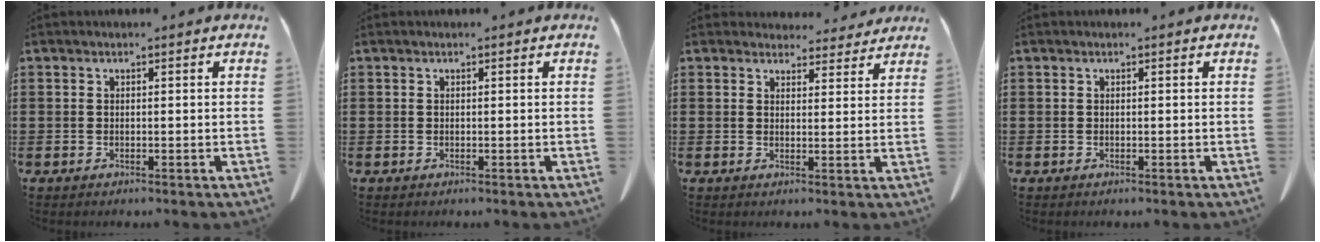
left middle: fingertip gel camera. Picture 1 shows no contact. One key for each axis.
{"total": 0.0}
{"total": 3.8, "fx": 3.7, "fy": 0.9, "fz": 0.3, "tx": -0.009, "ty": -0.014, "tz": 0.069}
{"total": 0.0}